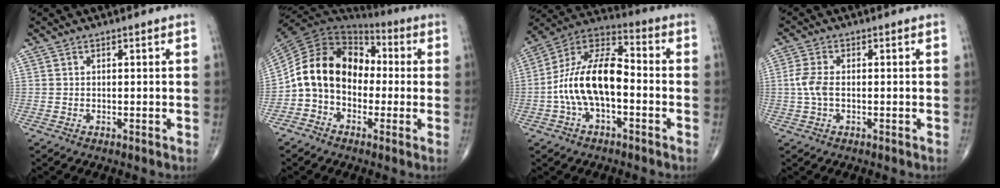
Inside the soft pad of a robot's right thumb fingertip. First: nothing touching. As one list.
[{"total": 15.1, "force": [-1.2, 11.3, 10.0], "torque": [-0.157, 0.049, -0.033]}, {"total": 15.4, "force": [-2.5, 7.5, 13.2], "torque": [-0.250, 0.047, -0.053]}, {"total": 4.0, "force": [-0.2, 2.1, 3.4], "torque": [-0.088, 0.008, -0.008]}]